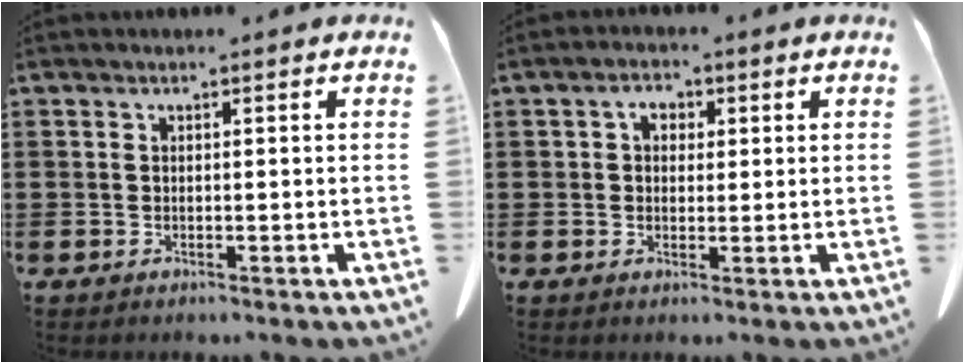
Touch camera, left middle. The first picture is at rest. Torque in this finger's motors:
{"motor_torque": [0.18, 0.12, 0.03, 0.01]}